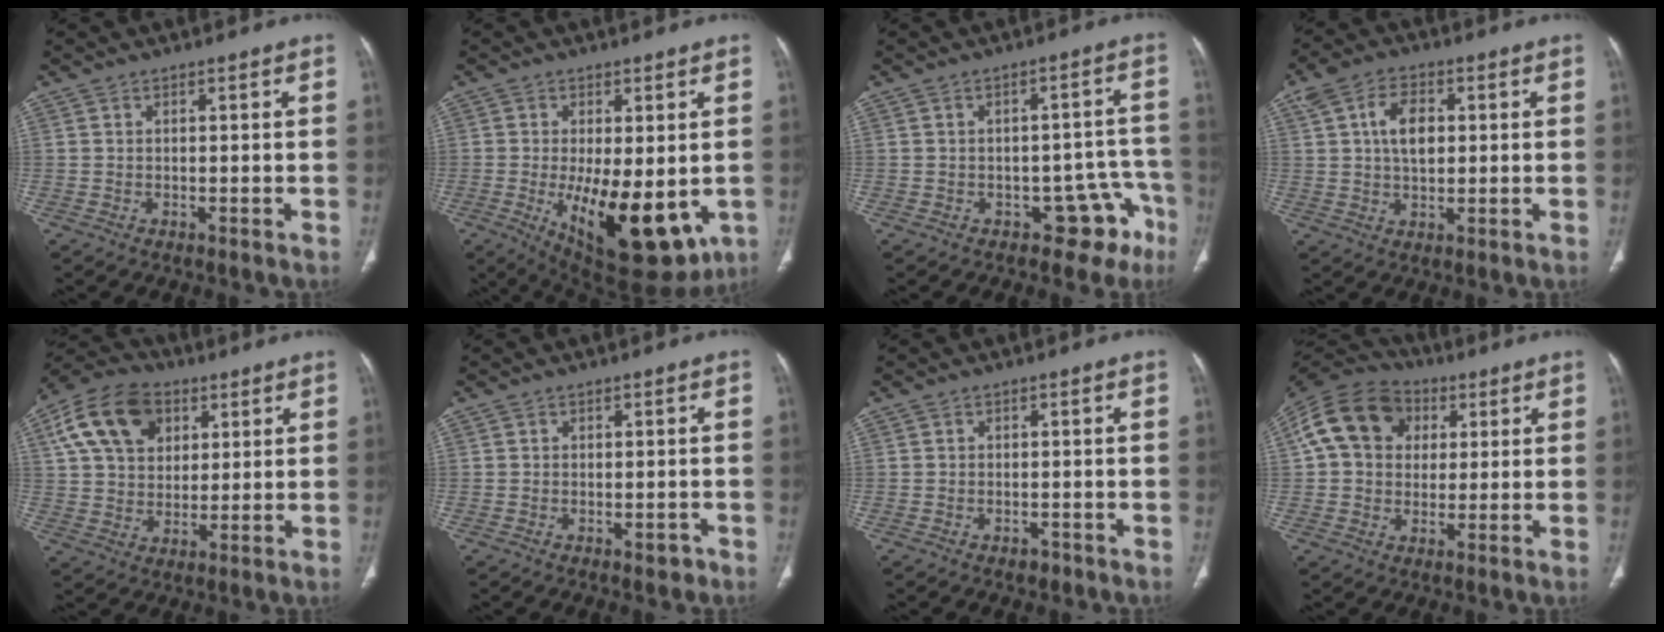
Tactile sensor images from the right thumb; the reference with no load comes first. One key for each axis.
{"total": 16.9, "fx": -3.8, "fy": 7.6, "fz": 14.7, "tx": -0.206, "ty": -0.024, "tz": -0.031}
{"total": 7.6, "fx": -4.5, "fy": 5.0, "fz": 3.5, "tx": 0.006, "ty": 0.056, "tz": -0.054}
{"total": 7.8, "fx": 1.4, "fy": 4.9, "fz": 5.9, "tx": -0.096, "ty": 0.005, "tz": 0.025}
{"total": 15.0, "fx": 5.7, "fy": 10.7, "fz": 8.8, "tx": -0.146, "ty": 0.000, "tz": 0.097}
{"total": 1.7, "fx": -1.0, "fy": 1.1, "fz": 0.9, "tx": -0.001, "ty": 0.004, "tz": -0.011}
{"total": 1.5, "fx": -1.0, "fy": 1.0, "fz": 0.5, "tx": -0.002, "ty": 0.004, "tz": -0.011}
{"total": 15.0, "fx": 3.5, "fy": 12.1, "fz": 8.1, "tx": -0.139, "ty": 0.020, "tz": 0.052}